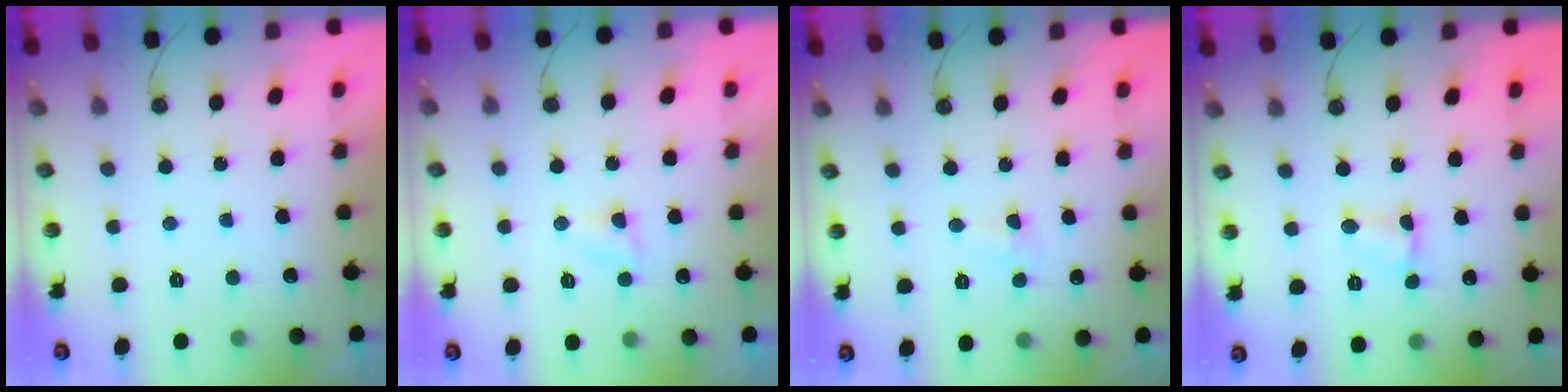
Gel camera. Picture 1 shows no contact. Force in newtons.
{"total": 2.7, "press": 2.7, "slide": 0.3}
{"total": 2.1, "press": 2.0, "slide": 0.3}
{"total": 3.3, "press": 3.3, "slide": 0.4}